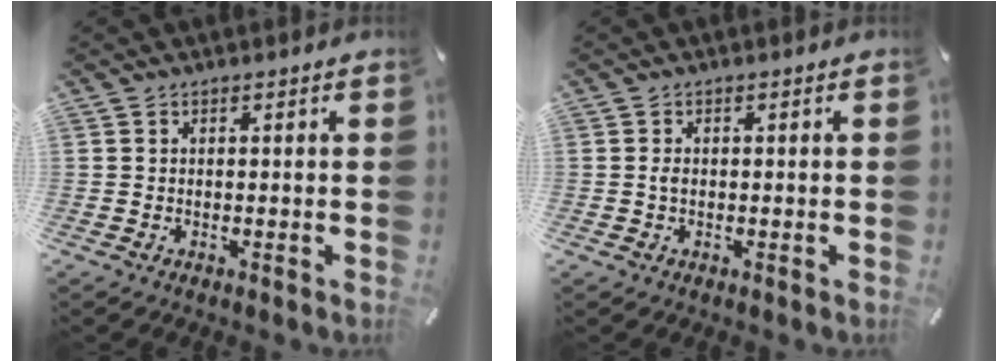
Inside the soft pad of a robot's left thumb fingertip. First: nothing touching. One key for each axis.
{"total": 1.3, "fx": -0.2, "fy": 0.7, "fz": 1.1, "tx": -0.022, "ty": 0.000, "tz": -0.004}